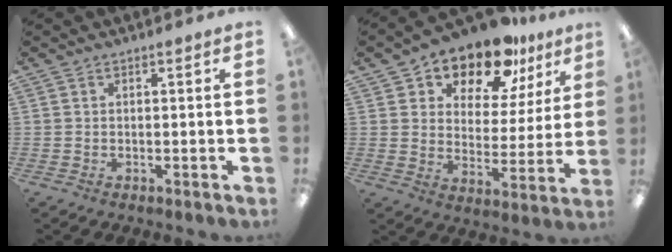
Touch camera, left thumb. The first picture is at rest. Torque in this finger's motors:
{"motor_torque": [0.23, 0.79, 1.49, -1.28, 0.09]}